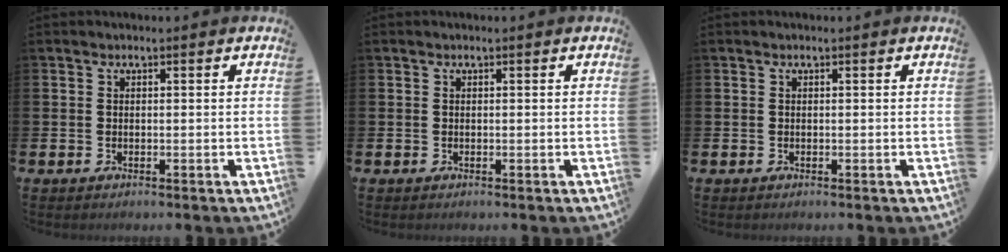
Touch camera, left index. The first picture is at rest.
{"total": 0.0}
{"total": 0.0}